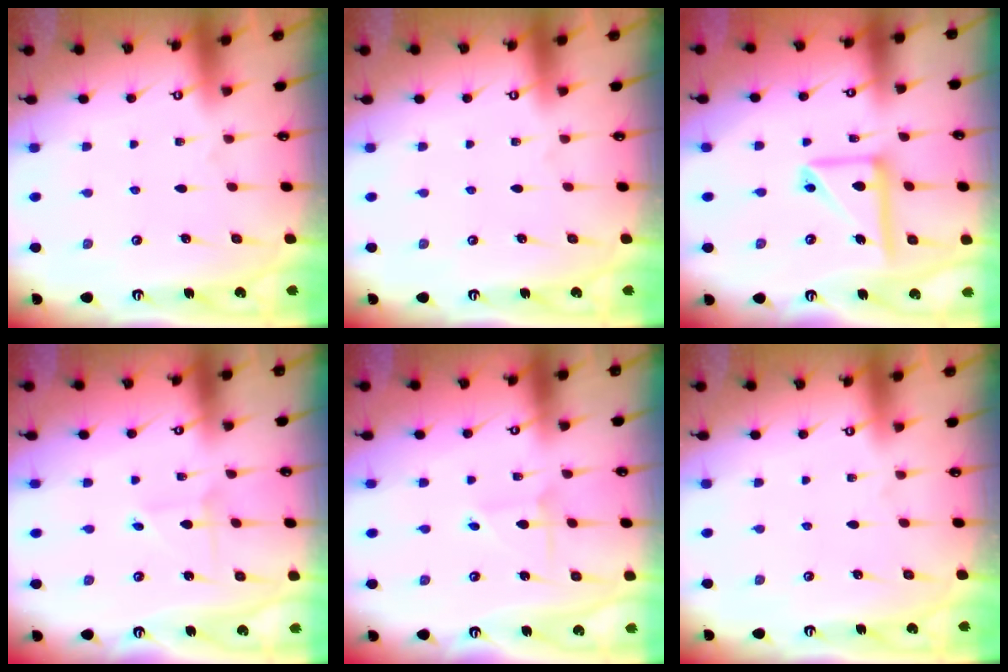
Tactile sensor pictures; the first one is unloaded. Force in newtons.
{"total": 0.0}
{"total": 14.0, "press": 13.9, "slide": 1.4}
{"total": 2.3, "press": 2.3, "slide": 0.2}
{"total": 2.2, "press": 2.2, "slide": 0.2}
{"total": 0.0}